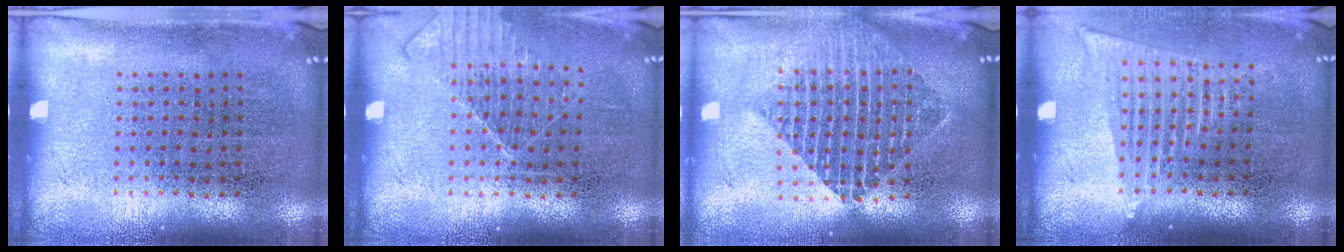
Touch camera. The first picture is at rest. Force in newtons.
{"total": 1.2, "press": 1.2, "slide": 0.1}
{"total": 2.0, "press": 1.6, "slide": 1.2}
{"total": 1.6, "press": 1.4, "slide": 0.7}